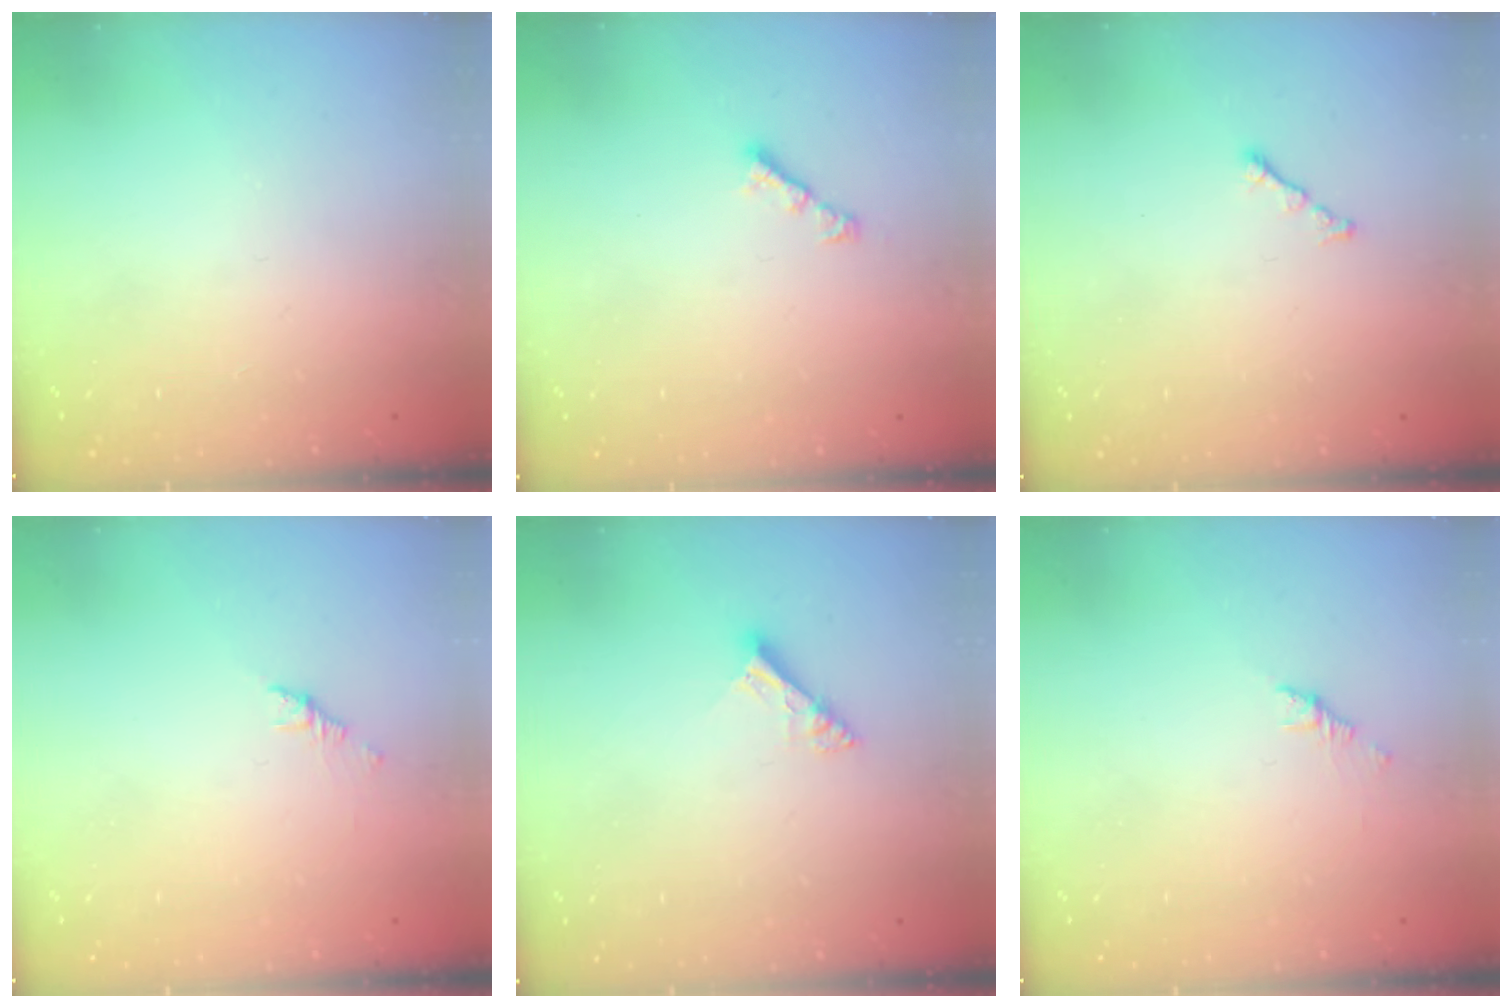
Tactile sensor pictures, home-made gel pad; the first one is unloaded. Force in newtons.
{"total": 2.8, "press": 2.8, "slide": 0.7}
{"total": 1.2, "press": 1.1, "slide": 0.5}
{"total": 1.1, "press": 1.0, "slide": 0.5}
{"total": 5.5, "press": 5.5, "slide": 0.1}
{"total": 1.1, "press": 1.0, "slide": 0.5}